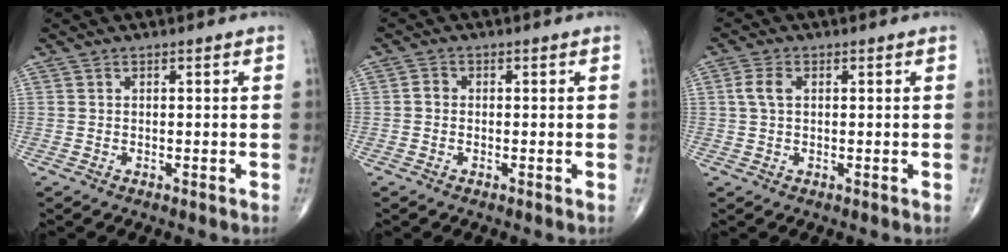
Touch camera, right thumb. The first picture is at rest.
{"total": 1.4, "force": [-0.2, 1.2, 0.8], "torque": [-0.006, 0.004, -0.008]}
{"total": 3.3, "force": [0.7, 2.0, 2.6], "torque": [-0.061, 0.009, 0.012]}